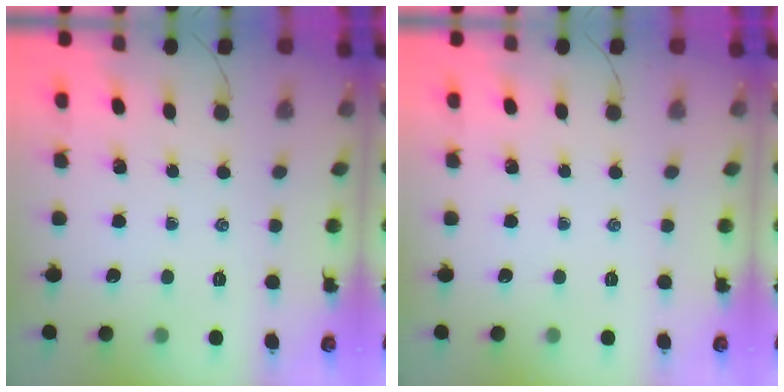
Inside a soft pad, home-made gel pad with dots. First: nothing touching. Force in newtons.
{"total": 0.0}